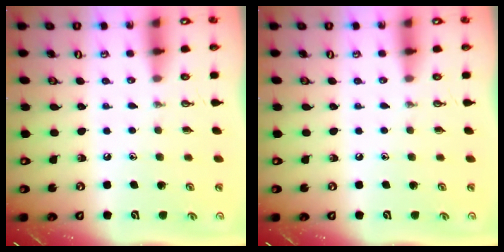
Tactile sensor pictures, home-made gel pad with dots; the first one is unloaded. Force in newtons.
{"total": 0.0}